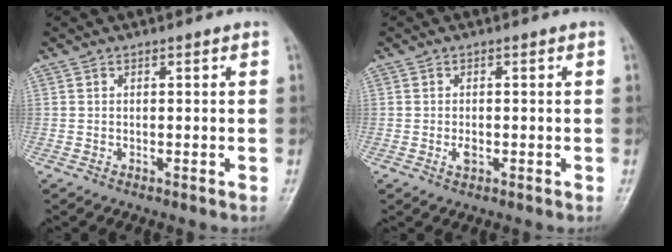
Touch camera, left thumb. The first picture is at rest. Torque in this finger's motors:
{"motor_torque": [-0.02, 0.03, 0.11, -0.04, 0.00]}